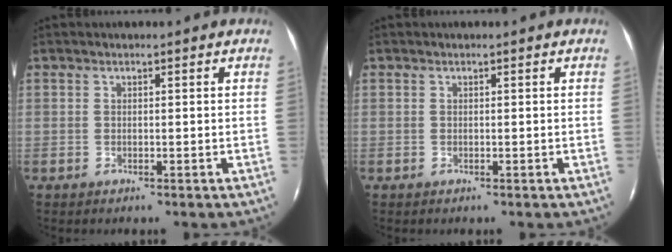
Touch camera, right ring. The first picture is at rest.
{"total": 0.0}